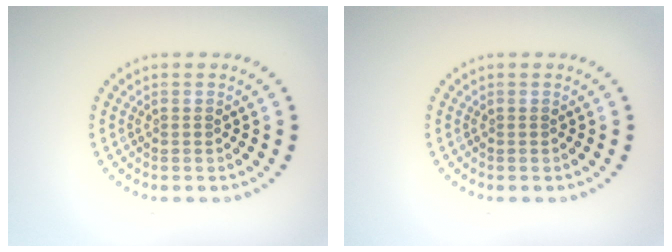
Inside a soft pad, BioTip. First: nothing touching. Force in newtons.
{"total": 0.0}